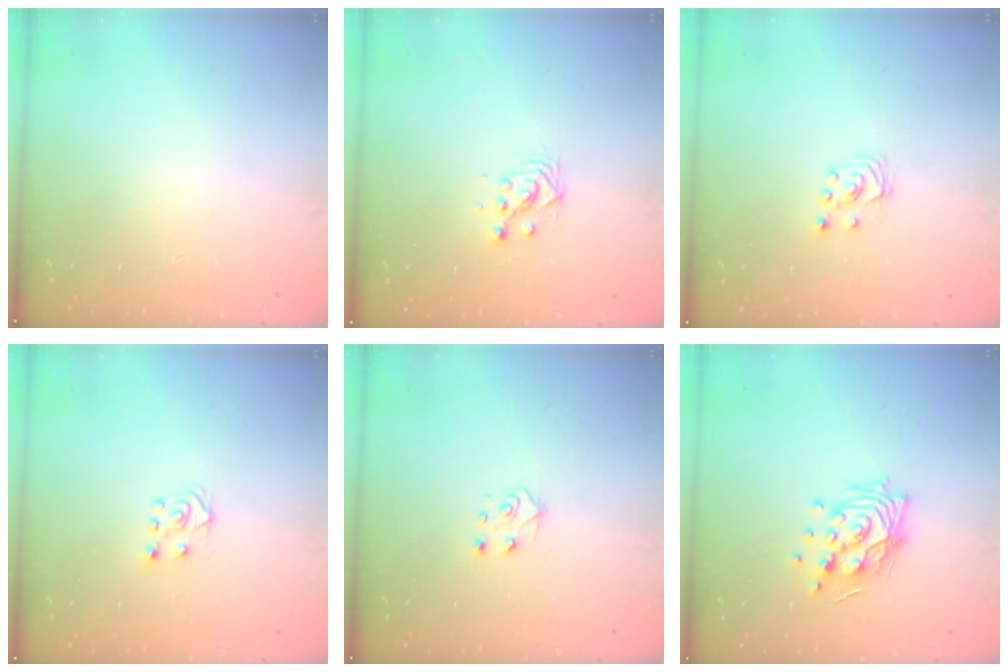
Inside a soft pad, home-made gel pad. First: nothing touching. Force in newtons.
{"total": 3.6, "press": 3.6, "slide": 0.1}
{"total": 3.5, "press": 3.5, "slide": 0.4}
{"total": 5.2, "press": 5.2, "slide": 0.4}
{"total": 4.3, "press": 4.3, "slide": 0.5}
{"total": 14.4, "press": 13.6, "slide": 4.7}